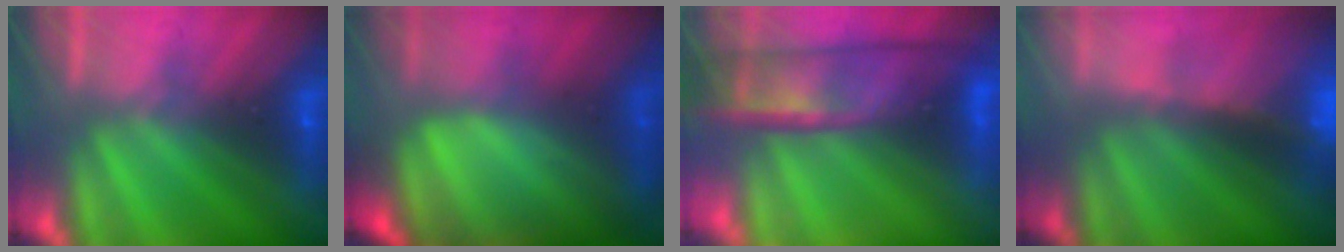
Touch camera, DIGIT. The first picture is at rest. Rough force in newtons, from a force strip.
{"total": 7.3}
{"total": 7.0}
{"total": 9.6}